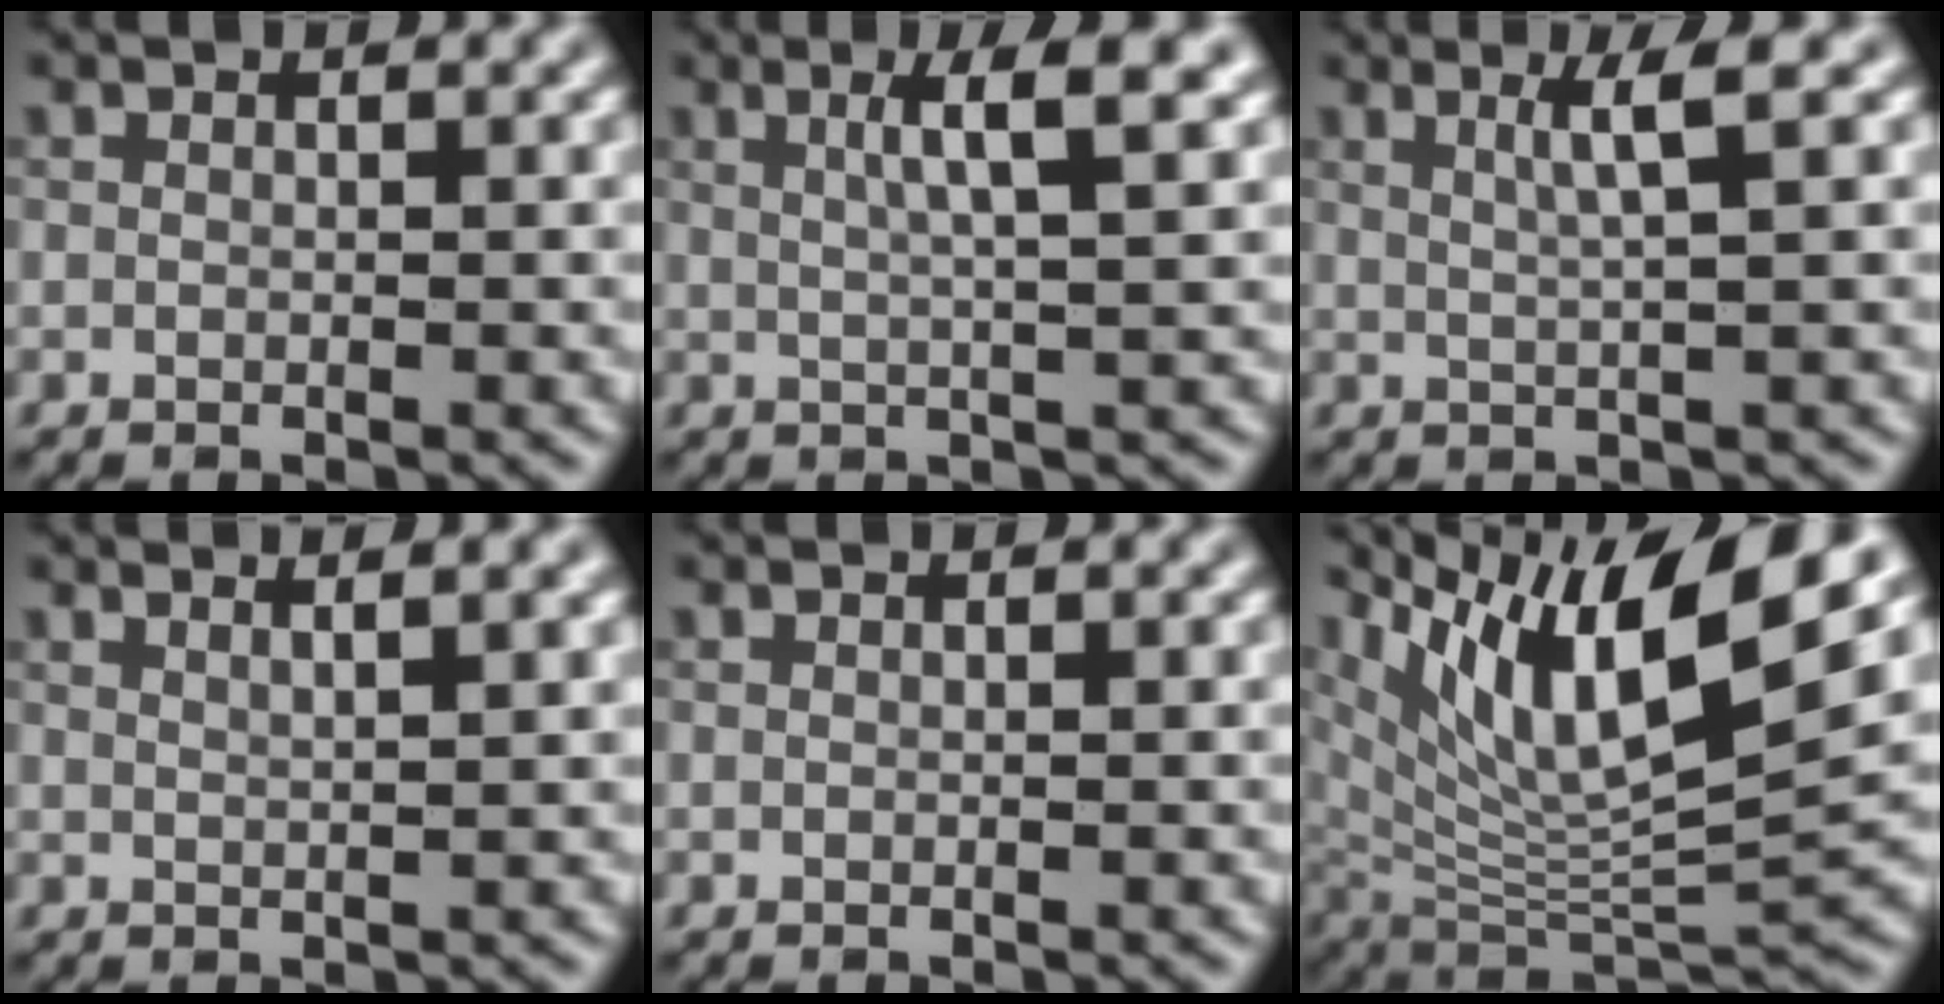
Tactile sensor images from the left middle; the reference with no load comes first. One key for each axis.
{"total": 4.3, "fx": 1.7, "fy": 0.6, "fz": 3.9, "tx": -0.052, "ty": 0.007, "tz": 0.025}
{"total": 2.9, "fx": 1.2, "fy": 0.3, "fz": 2.6, "tx": -0.041, "ty": 0.004, "tz": 0.018}
{"total": 3.8, "fx": 2.5, "fy": 1.3, "fz": 2.5, "tx": -0.003, "ty": 0.019, "tz": 0.004}
{"total": 0.0}
{"total": 12.9, "fx": 6.9, "fy": 3.8, "fz": 10.3, "tx": -0.189, "ty": 0.001, "tz": 0.135}